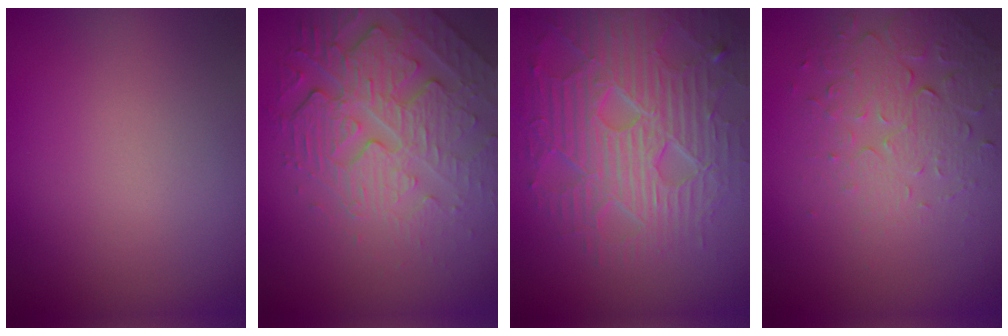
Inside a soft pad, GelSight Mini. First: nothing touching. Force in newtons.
{"total": 5.5, "press": 4.8, "slide": 2.6}
{"total": 8.9, "press": 6.2, "slide": 6.4}
{"total": 5.0, "press": 3.3, "slide": 3.7}